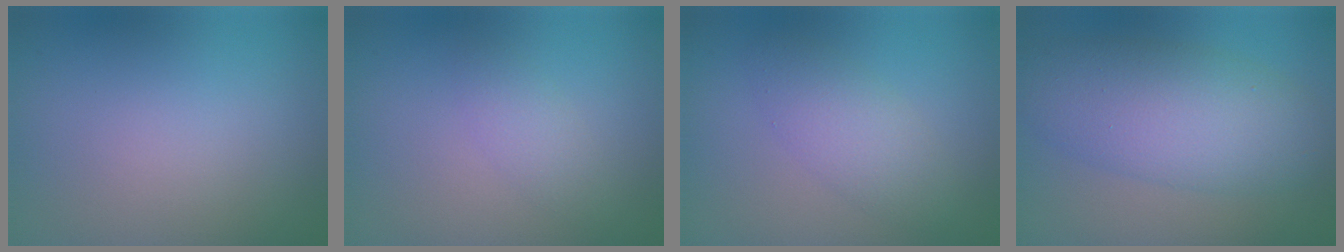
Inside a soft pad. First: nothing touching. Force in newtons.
{"total": 1.5, "press": 1.5, "slide": 0.0}
{"total": 3.0, "press": 3.0, "slide": 0.1}
{"total": 7.1, "press": 7.1, "slide": 0.0}